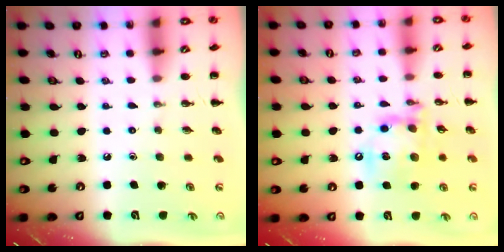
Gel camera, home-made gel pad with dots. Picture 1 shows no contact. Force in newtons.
{"total": 14.7, "press": 14.5, "slide": 2.3}